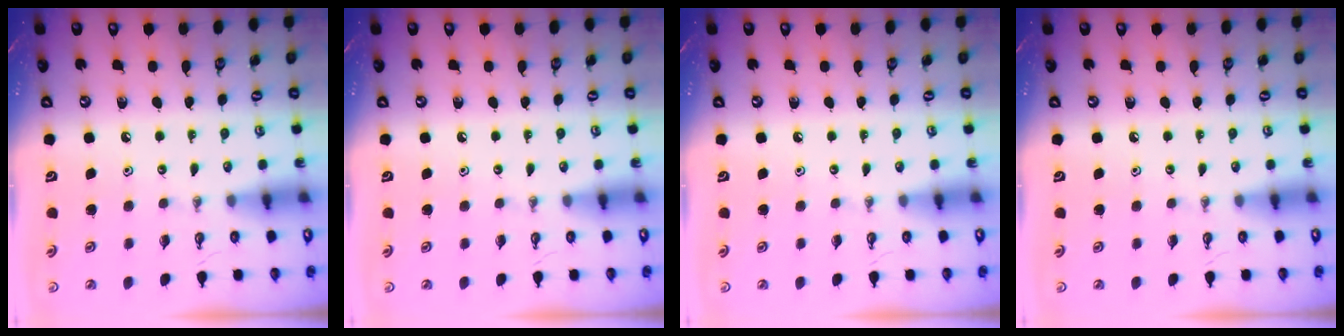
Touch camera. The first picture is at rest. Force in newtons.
{"total": 0.0}
{"total": 0.0}
{"total": 0.0}